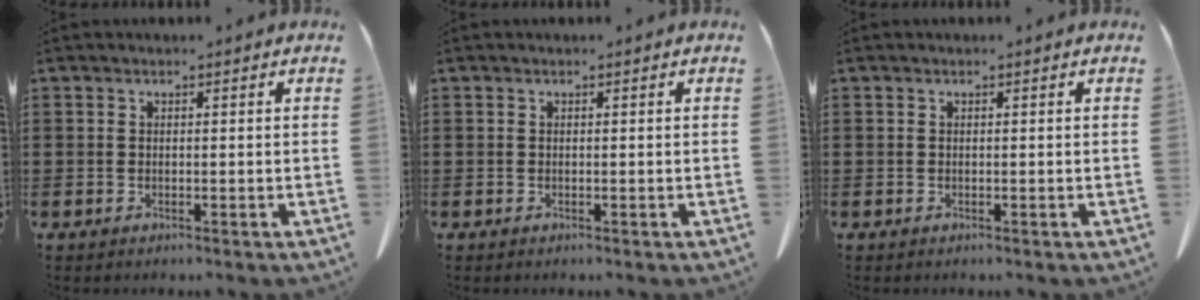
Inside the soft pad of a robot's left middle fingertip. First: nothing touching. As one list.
[{"total": 0.0}, {"total": 0.0}]